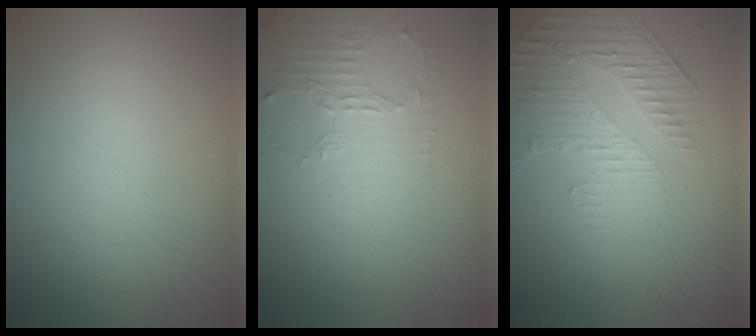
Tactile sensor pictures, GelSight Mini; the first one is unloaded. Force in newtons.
{"total": 2.3, "press": 1.6, "slide": 1.6}
{"total": 2.2, "press": 1.7, "slide": 1.4}